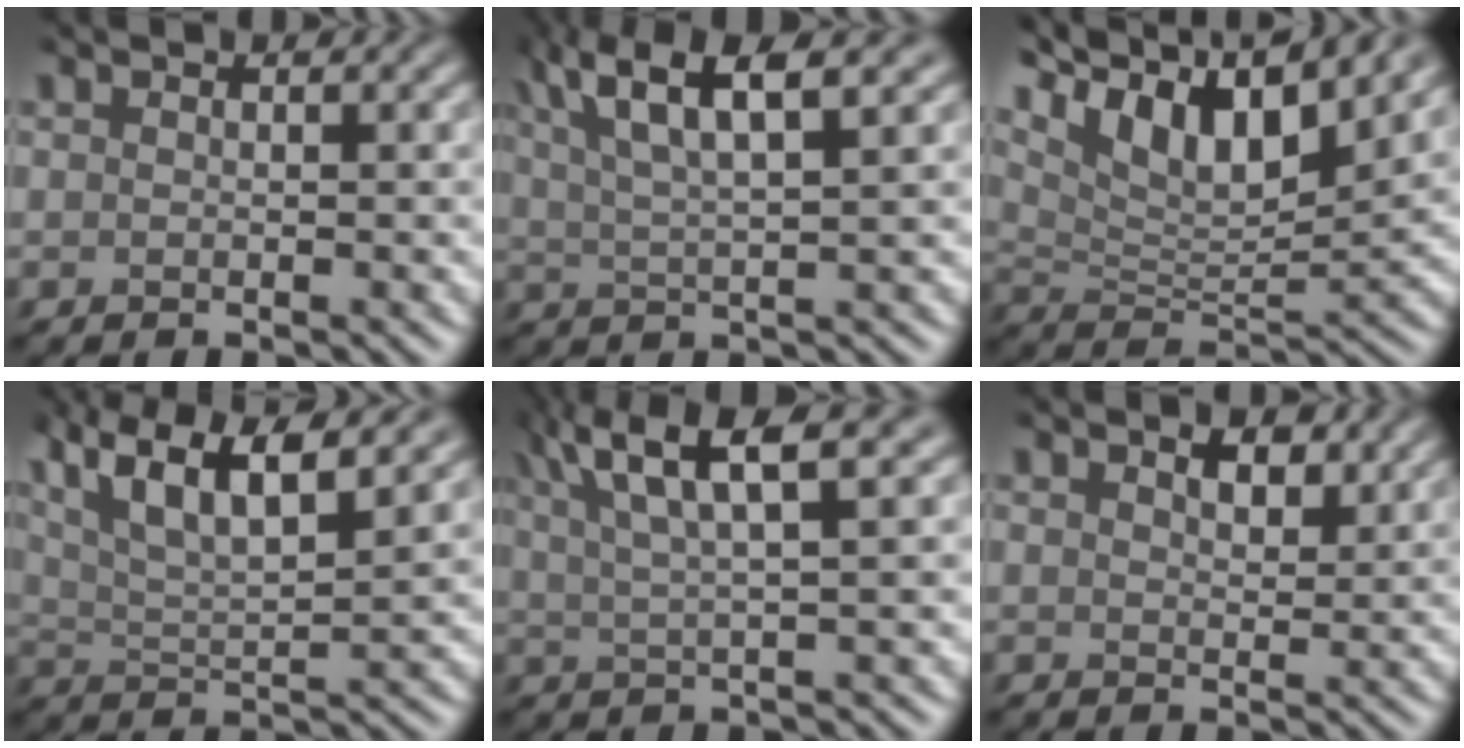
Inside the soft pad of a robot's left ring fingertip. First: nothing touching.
{"total": 7.1, "force": [4.0, 1.5, 5.7], "torque": [-0.105, 0.018, 0.074]}
{"total": 10.5, "force": [7.1, 2.6, 7.3], "torque": [-0.124, 0.010, 0.132]}
{"total": 10.8, "force": [6.6, 3.7, 7.8], "torque": [-0.136, 0.043, 0.087]}
{"total": 6.5, "force": [3.5, 1.0, 5.4], "torque": [-0.090, 0.016, 0.063]}
{"total": 2.2, "force": [1.5, 1.0, 1.2], "torque": [-0.023, -0.003, 0.024]}